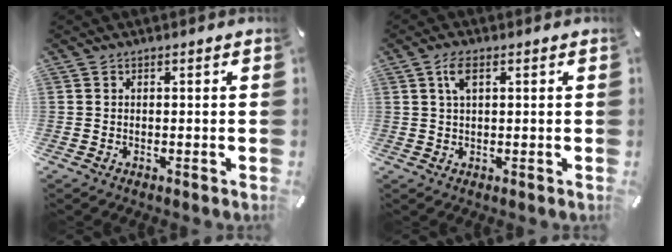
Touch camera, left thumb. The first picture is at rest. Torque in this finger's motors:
{"motor_torque": [0.66, 0.96, 0.50, -0.37, 0.02]}